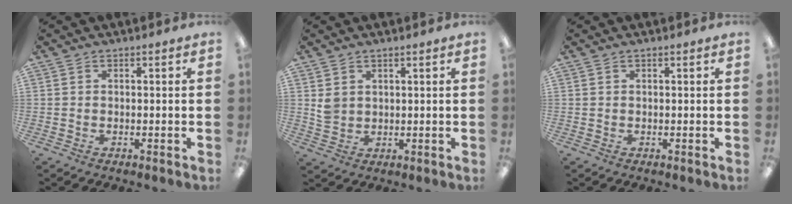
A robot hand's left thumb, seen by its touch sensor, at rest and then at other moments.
{"total": 3.1, "force": [1.5, 2.4, 1.3], "torque": [-0.029, 0.001, 0.029]}
{"total": 0.0}